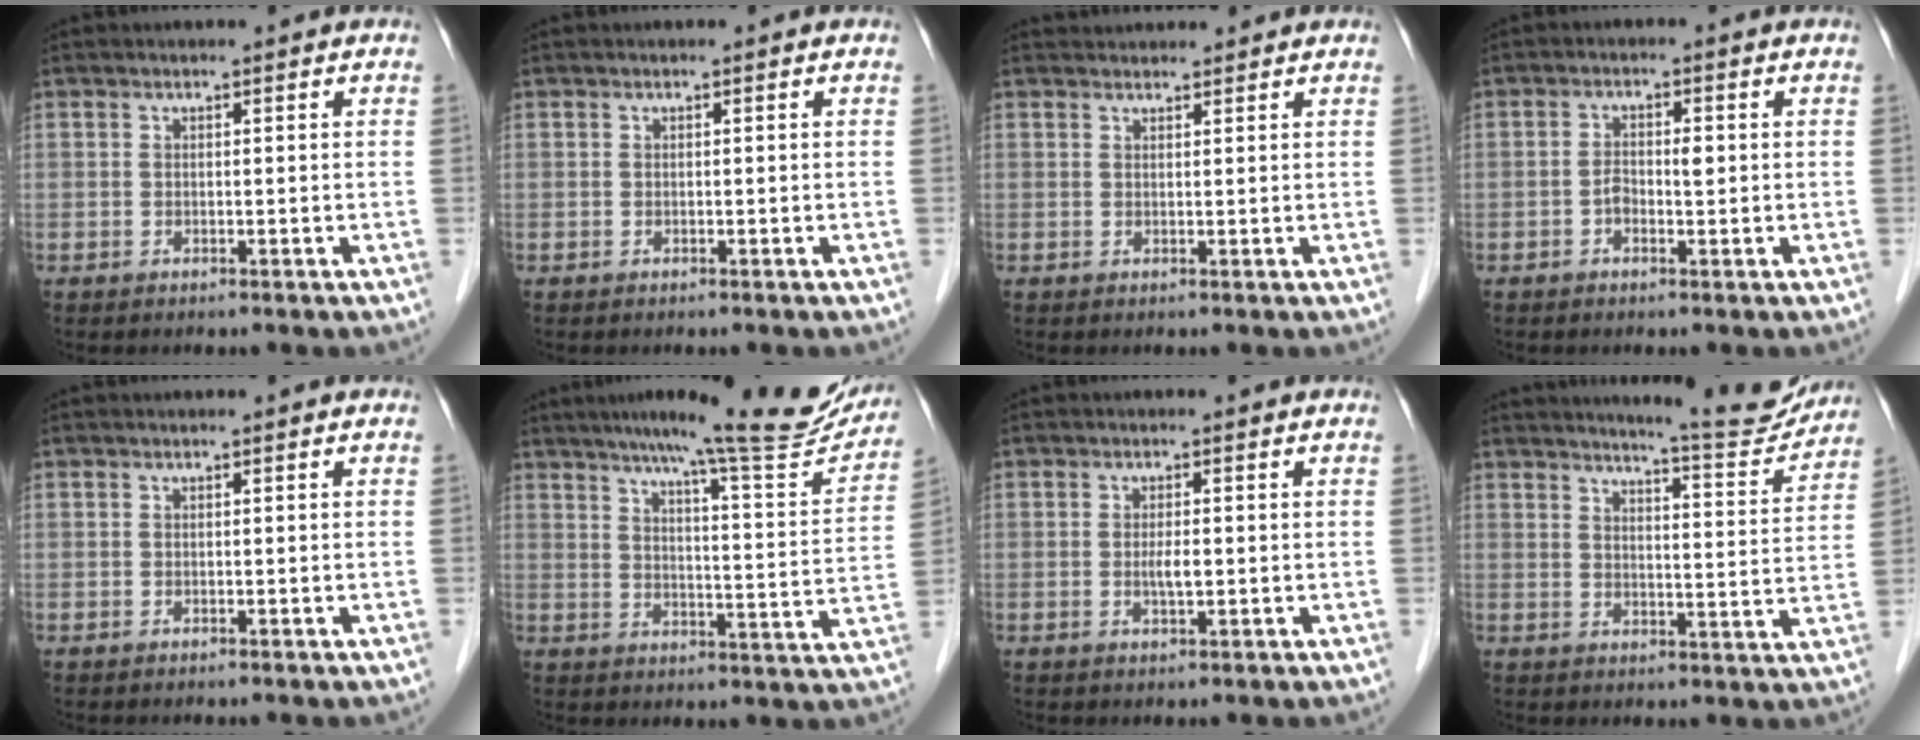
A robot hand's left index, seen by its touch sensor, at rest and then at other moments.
{"total": 0.0}
{"total": 4.0, "force": [3.8, 1.2, 0.4], "torque": [0.002, 0.029, 0.055]}
{"total": 2.7, "force": [-0.4, 1.2, 2.3], "torque": [-0.038, 0.009, -0.005]}
{"total": 0.0}
{"total": 19.5, "force": [17.1, 1.4, 9.2], "torque": [-0.116, -0.037, 0.217]}
{"total": 2.1, "force": [-0.3, 0.7, 2.0], "torque": [-0.035, -0.004, -0.003]}
{"total": 11.0, "force": [10.6, 0.5, 2.6], "torque": [-0.028, -0.026, 0.130]}